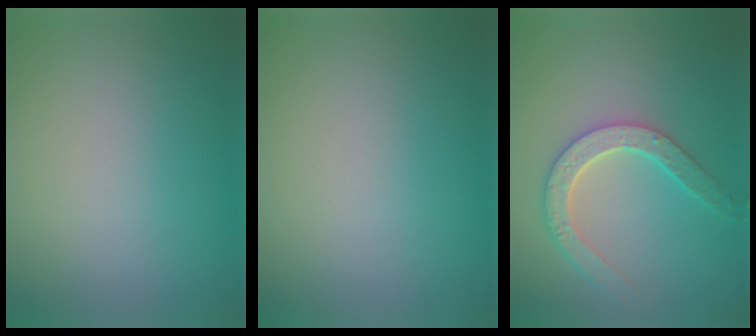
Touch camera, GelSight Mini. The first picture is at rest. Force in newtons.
{"total": 0.0}
{"total": 4.8, "press": 3.8, "slide": 2.9}